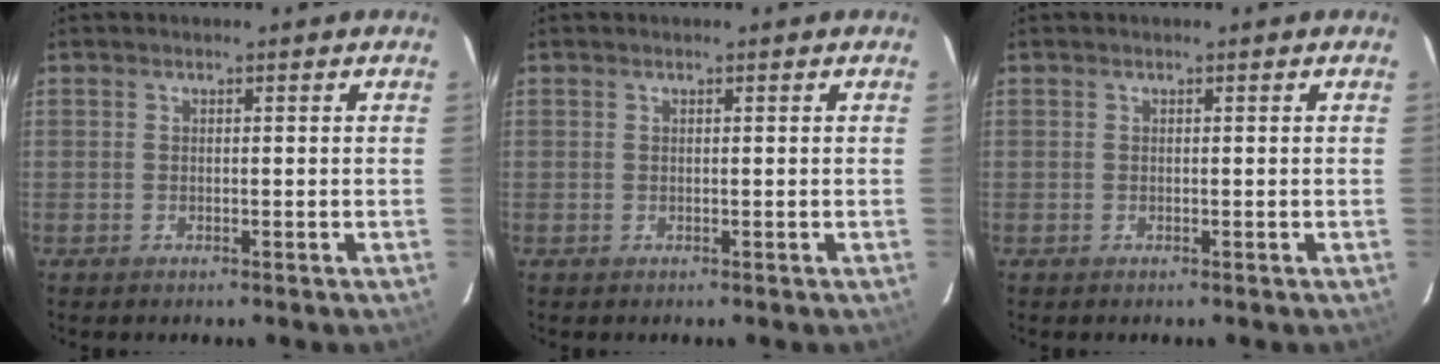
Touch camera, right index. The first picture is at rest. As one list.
[{"total": 0.0}, {"total": 0.0}]